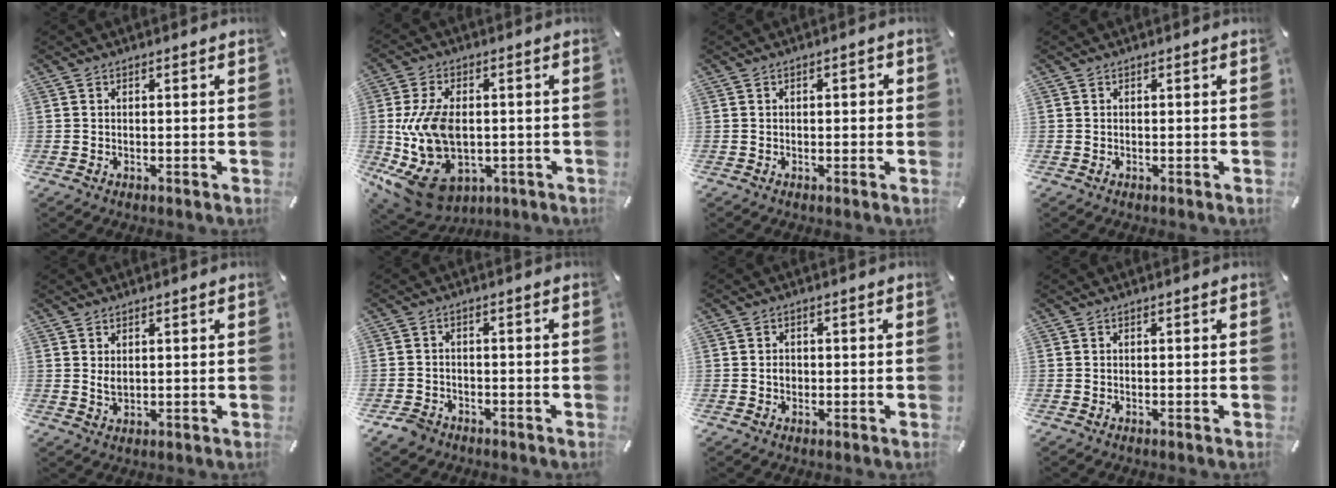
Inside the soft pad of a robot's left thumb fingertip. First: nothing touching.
{"total": 17.3, "force": [-1.7, 12.0, 12.4], "torque": [-0.266, -0.006, -0.015]}
{"total": 1.2, "force": [-0.3, 0.8, 0.9], "torque": [-0.017, 0.006, -0.008]}
{"total": 0.5, "force": [-0.1, 0.5, -0.2], "torque": [0.006, 0.006, -0.004]}
{"total": 2.2, "force": [1.1, 1.4, 1.3], "torque": [-0.036, -0.003, 0.018]}
{"total": 3.9, "force": [-2.9, 2.4, 1.0], "torque": [-0.026, 0.012, -0.056]}
{"total": 1.9, "force": [-0.3, 1.6, 1.0], "torque": [-0.021, 0.003, -0.007]}
{"total": 0.0}